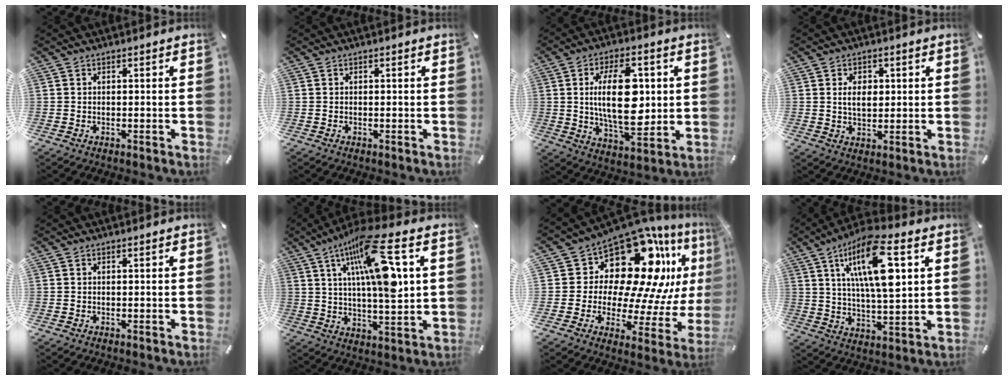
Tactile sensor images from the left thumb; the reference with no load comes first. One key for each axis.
{"total": 0.0}
{"total": 17.7, "fx": 2.0, "fy": 9.2, "fz": 15.0, "tx": -0.277, "ty": -0.012, "tz": 0.025}
{"total": 4.8, "fx": 0.8, "fy": 3.2, "fz": 3.5, "tx": -0.057, "ty": 0.002, "tz": 0.009}
{"total": 0.0}
{"total": 19.6, "fx": 7.4, "fy": 5.5, "fz": 17.3, "tx": -0.301, "ty": -0.030, "tz": 0.106}
{"total": 21.9, "fx": 11.1, "fy": 13.3, "fz": 13.4, "tx": -0.205, "ty": -0.105, "tz": 0.197}
{"total": 17.6, "fx": 7.0, "fy": 5.7, "fz": 15.0, "tx": -0.267, "ty": -0.012, "tz": 0.106}